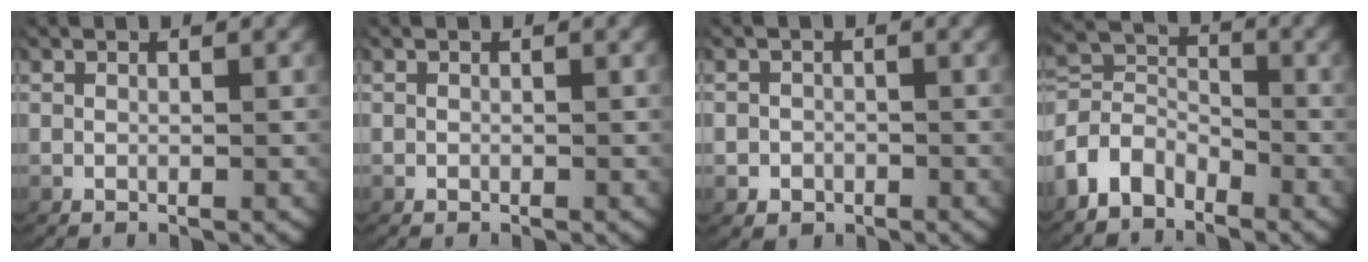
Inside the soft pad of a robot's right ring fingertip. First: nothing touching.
{"total": 0.0}
{"total": 2.0, "force": [-1.1, 1.7, 0.2], "torque": [0.000, -0.010, -0.014]}
{"total": 6.0, "force": [-2.0, 5.2, 2.2], "torque": [-0.056, -0.028, -0.034]}